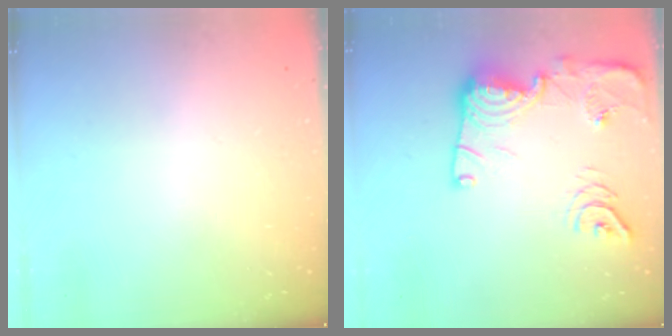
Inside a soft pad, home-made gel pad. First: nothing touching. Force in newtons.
{"total": 18.6, "press": 18.6, "slide": 1.1}